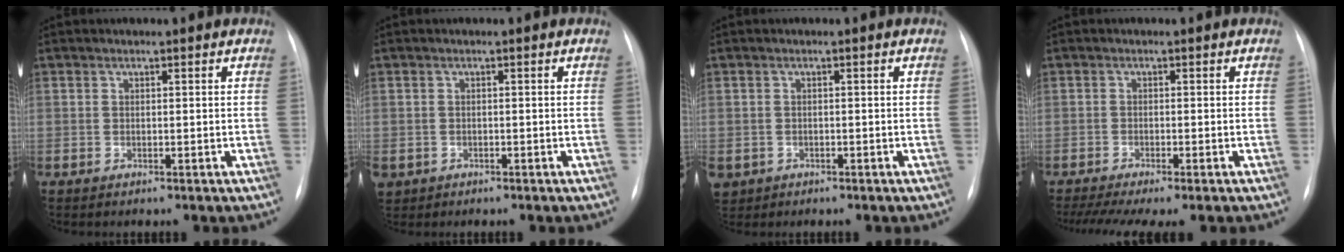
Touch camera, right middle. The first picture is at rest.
{"total": 2.9, "force": [-1.5, 2.3, 0.8], "torque": [-0.018, -0.002, -0.020]}
{"total": 3.8, "force": [-2.0, 3.1, 0.9], "torque": [-0.023, -0.001, -0.027]}
{"total": 8.7, "force": [-6.8, 0.9, 5.3], "torque": [-0.080, -0.009, -0.106]}